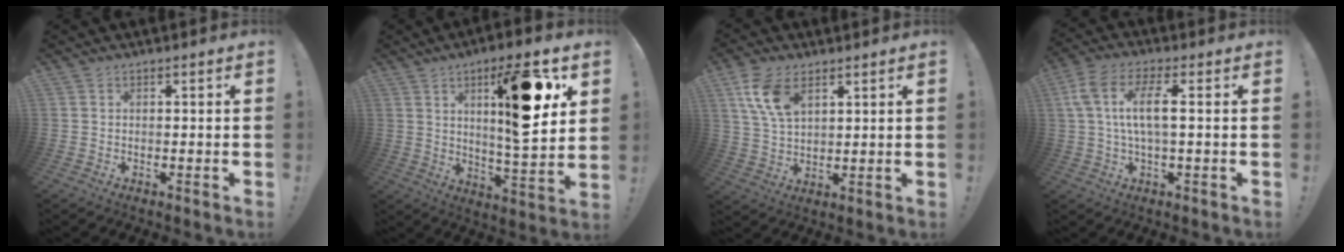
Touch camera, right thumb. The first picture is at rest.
{"total": 18.5, "force": [7.8, 4.4, 16.2], "torque": [-0.236, -0.034, 0.107]}
{"total": 10.6, "force": [5.4, 5.9, 7.0], "torque": [-0.144, -0.011, 0.101]}
{"total": 10.4, "force": [1.1, 3.7, 9.7], "torque": [-0.198, 0.004, 0.018]}